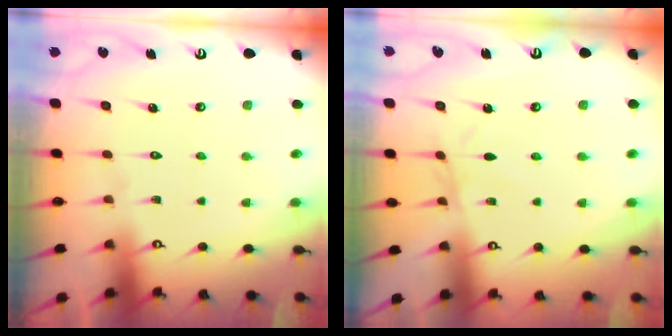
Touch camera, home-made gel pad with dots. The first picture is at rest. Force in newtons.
{"total": 2.7, "press": 2.7, "slide": 0.4}